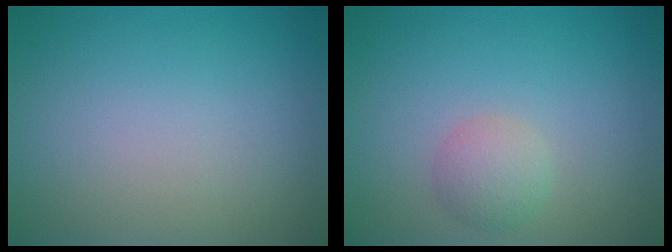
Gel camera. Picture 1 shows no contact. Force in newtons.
{"total": 2.1, "press": 2.1, "slide": 0.1}